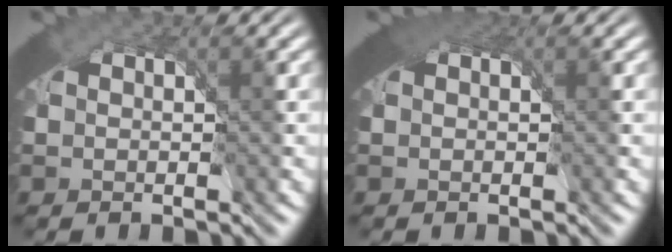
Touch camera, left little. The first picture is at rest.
{"total": 2.1, "force": [1.0, 1.2, 1.5], "torque": [-0.026, -0.006, 0.017]}